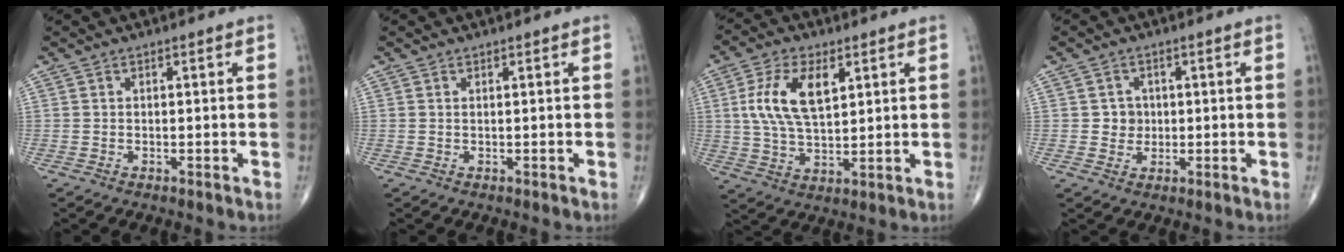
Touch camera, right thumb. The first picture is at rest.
{"total": 0.0}
{"total": 11.8, "force": [3.4, 5.9, 9.6], "torque": [-0.185, -0.004, 0.066]}
{"total": 3.1, "force": [0.1, 2.9, 1.0], "torque": [0.004, 0.005, 0.001]}